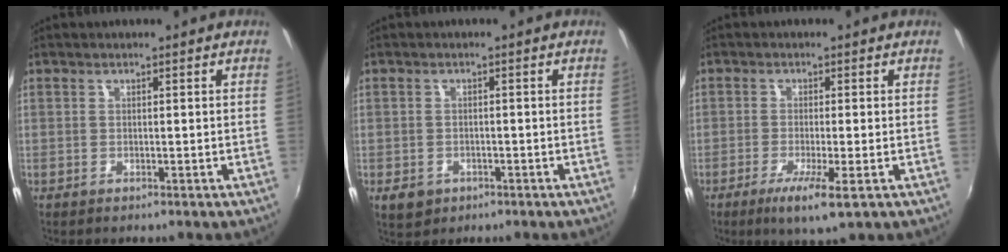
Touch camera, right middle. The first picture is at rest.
{"total": 3.9, "force": [-1.8, 3.0, 1.8], "torque": [-0.042, -0.003, -0.023]}
{"total": 5.9, "force": [-2.8, 0.1, 5.2], "torque": [-0.109, -0.019, -0.049]}